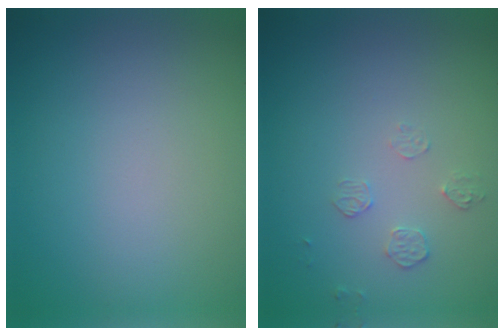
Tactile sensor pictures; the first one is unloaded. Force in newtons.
{"total": 1.3, "press": 0.6, "slide": 1.1}